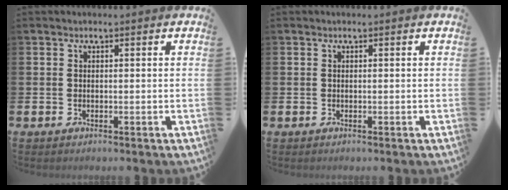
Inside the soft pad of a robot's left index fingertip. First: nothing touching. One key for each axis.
{"total": 0.0}